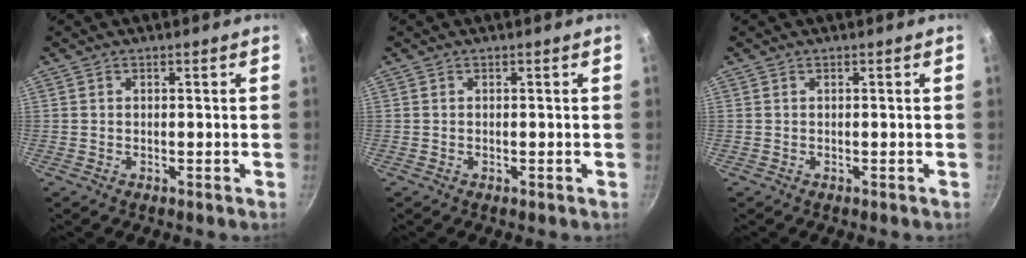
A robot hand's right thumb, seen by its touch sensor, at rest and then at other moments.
{"total": 0.0}
{"total": 0.0}